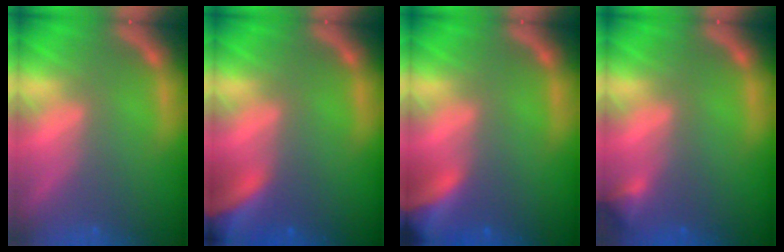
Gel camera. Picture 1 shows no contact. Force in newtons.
{"total": 10.0}
{"total": 7.9}
{"total": 1.4}